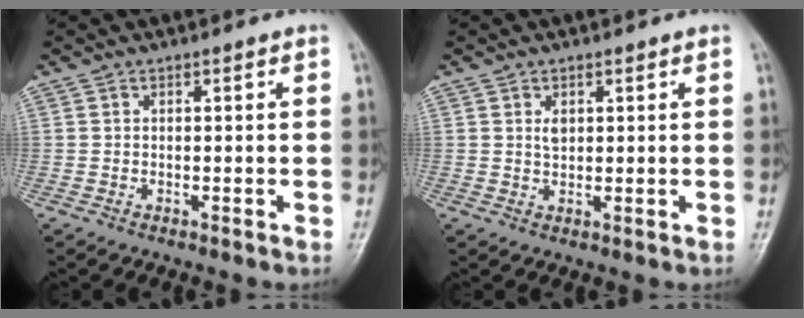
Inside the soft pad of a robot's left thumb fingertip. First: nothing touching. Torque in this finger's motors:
{"motor_torque": [0.40, -0.23, 0.40, 0.13, 0.00]}